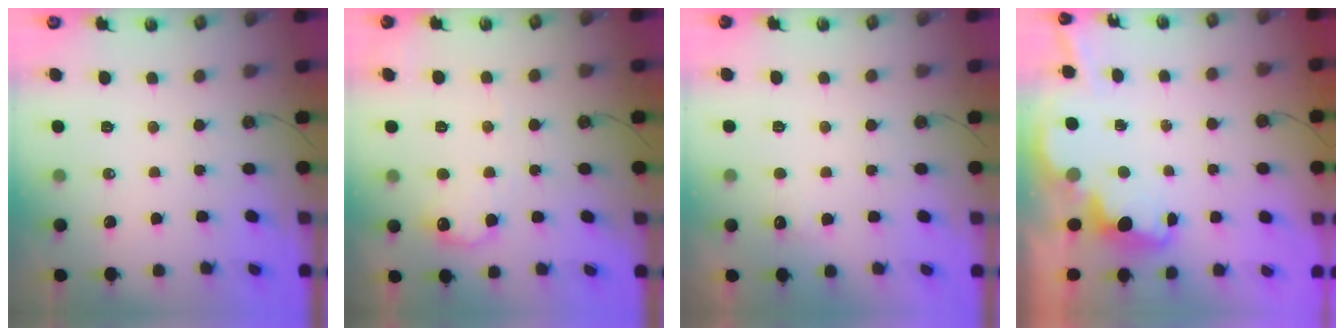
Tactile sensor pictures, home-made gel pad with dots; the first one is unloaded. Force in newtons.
{"total": 8.5, "press": 8.4, "slide": 0.8}
{"total": 4.4, "press": 4.2, "slide": 1.1}
{"total": 3.6, "press": 3.6, "slide": 0.7}